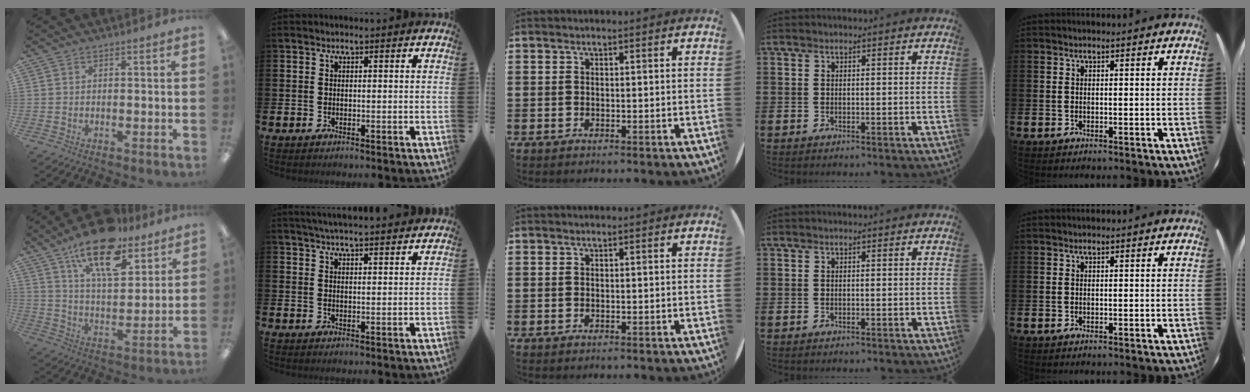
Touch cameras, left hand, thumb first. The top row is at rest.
{"thumb": {"total": 18.7, "force": [13.1, 7.6, 11.0], "torque": [-0.180, -0.066, 0.220]}, "index": {"total": 3.7, "force": [3.7, -0.1, 0.7], "torque": [-0.016, -0.017, 0.066]}}